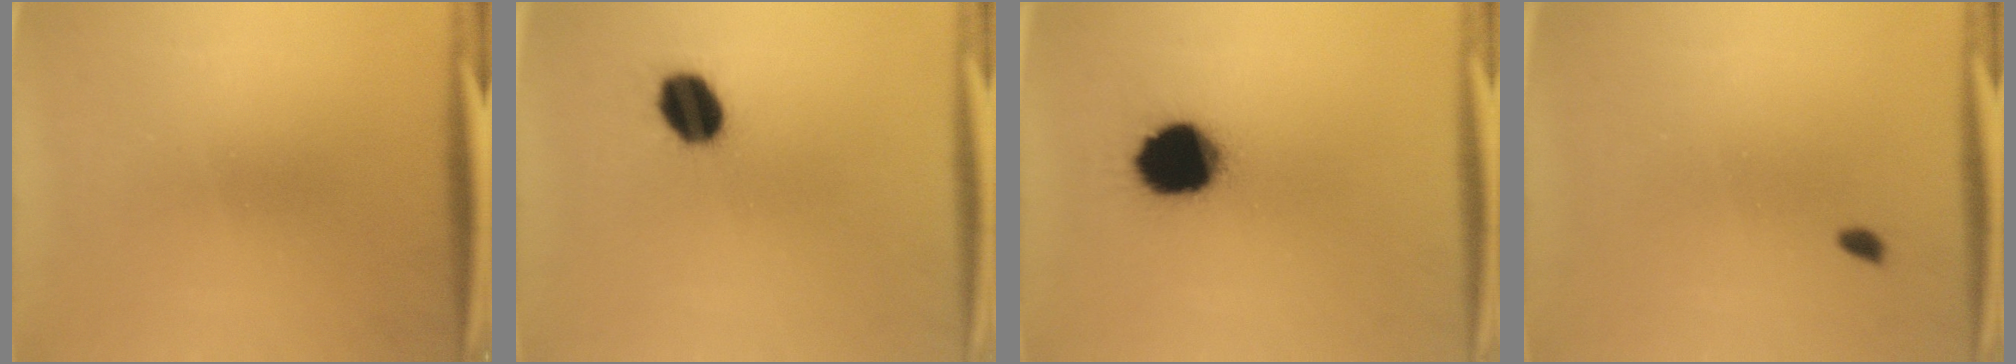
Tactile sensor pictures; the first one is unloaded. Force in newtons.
{"total": 8.9}
{"total": 16.7}
{"total": 0.9}